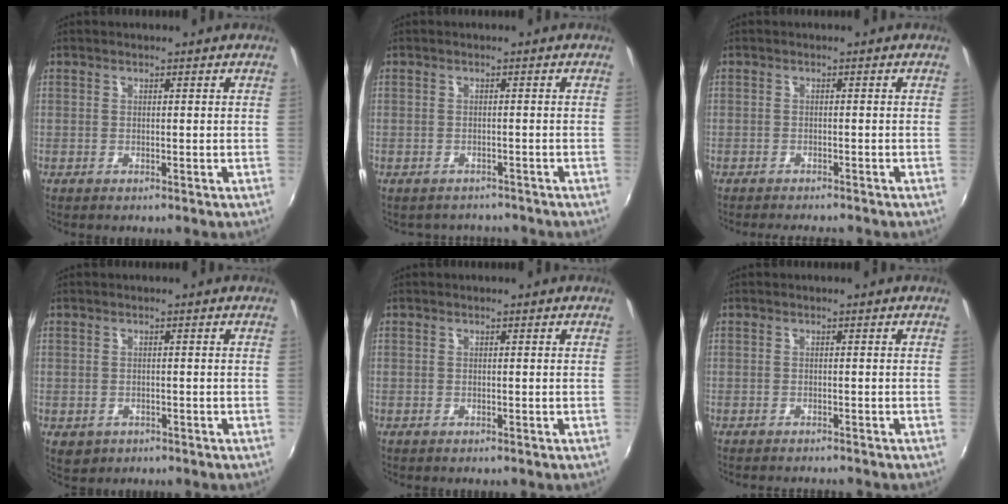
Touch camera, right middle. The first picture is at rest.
{"total": 3.5, "force": [-3.2, 1.4, 0.4], "torque": [-0.014, -0.009, -0.041]}
{"total": 4.0, "force": [-3.6, 0.8, 1.5], "torque": [-0.041, -0.009, -0.054]}
{"total": 2.9, "force": [-1.0, 2.4, 1.3], "torque": [-0.029, -0.006, -0.009]}
{"total": 0.0}
{"total": 3.1, "force": [-2.9, 0.3, 1.1], "torque": [-0.027, -0.013, -0.046]}